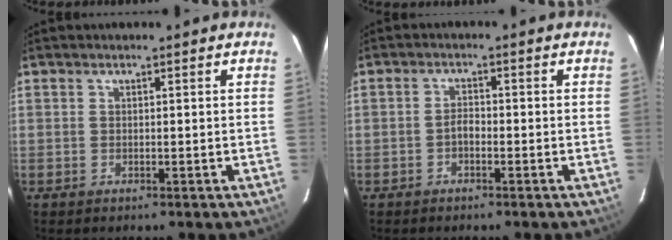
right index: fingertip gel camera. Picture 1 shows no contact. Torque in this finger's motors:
{"motor_torque": [0.08, 0.00, 0.25, 0.02]}